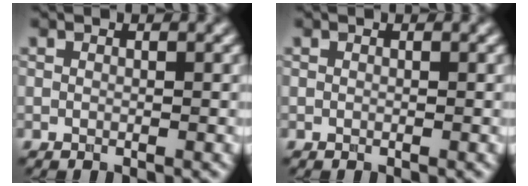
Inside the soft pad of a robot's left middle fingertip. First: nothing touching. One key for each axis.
{"total": 0.0}